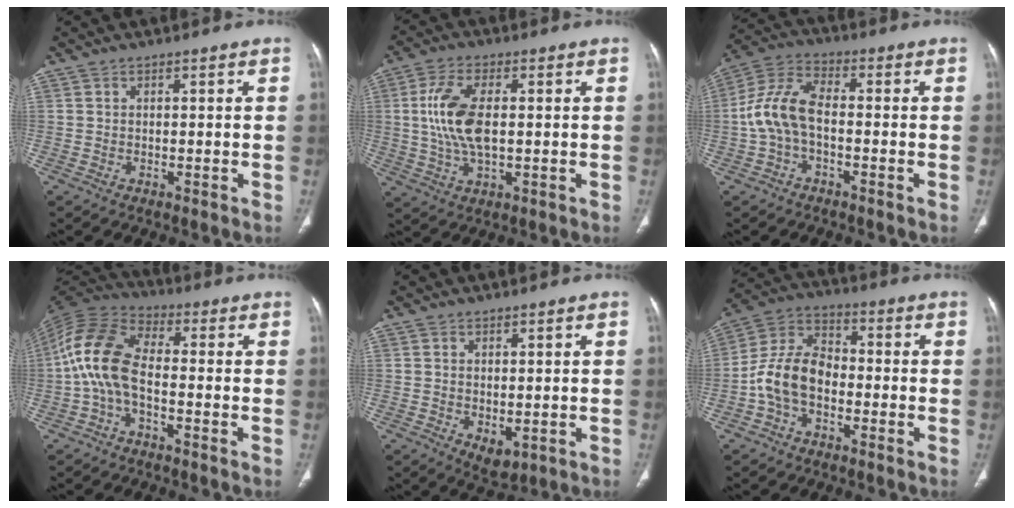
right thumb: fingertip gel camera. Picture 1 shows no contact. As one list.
[{"total": 10.6, "force": [0.9, 5.1, 9.3], "torque": [-0.199, 0.002, 0.020]}, {"total": 9.5, "force": [-1.4, 5.2, 7.8], "torque": [-0.161, 0.033, -0.037]}, {"total": 11.8, "force": [-1.9, 5.9, 10.0], "torque": [-0.212, 0.032, -0.050]}, {"total": 3.6, "force": [-0.6, 2.2, 2.7], "torque": [-0.038, -0.008, 0.005]}, {"total": 10.5, "force": [-3.0, 6.9, 7.4], "torque": [-0.136, 0.039, -0.066]}]